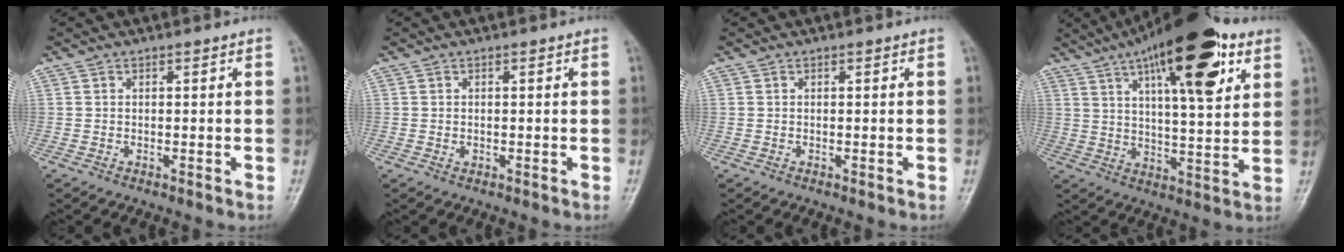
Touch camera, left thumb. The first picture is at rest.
{"total": 0.8, "force": [0.1, 0.6, 0.5], "torque": [-0.005, 0.000, 0.003]}
{"total": 0.0}
{"total": 21.4, "force": [10.5, 6.9, 17.3], "torque": [-0.245, -0.022, 0.161]}